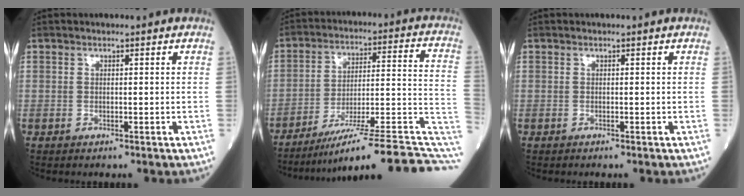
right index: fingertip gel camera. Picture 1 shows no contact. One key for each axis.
{"total": 20.7, "fx": -15.6, "fy": 1.2, "fz": 13.4, "tx": -0.123, "ty": 0.034, "tz": -0.231}
{"total": 0.0}